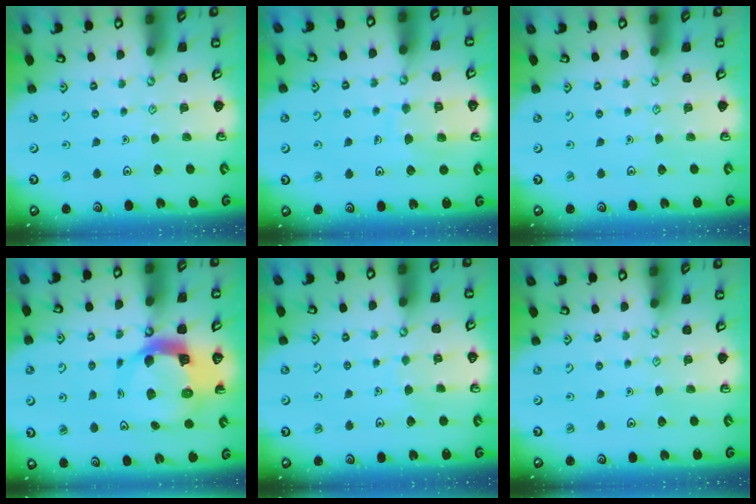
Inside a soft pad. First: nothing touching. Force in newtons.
{"total": 8.0, "press": 8.0, "slide": 0.8}
{"total": 0.0}
{"total": 11.2, "press": 11.1, "slide": 1.7}
{"total": 2.4, "press": 2.4, "slide": 0.1}
{"total": 0.0}